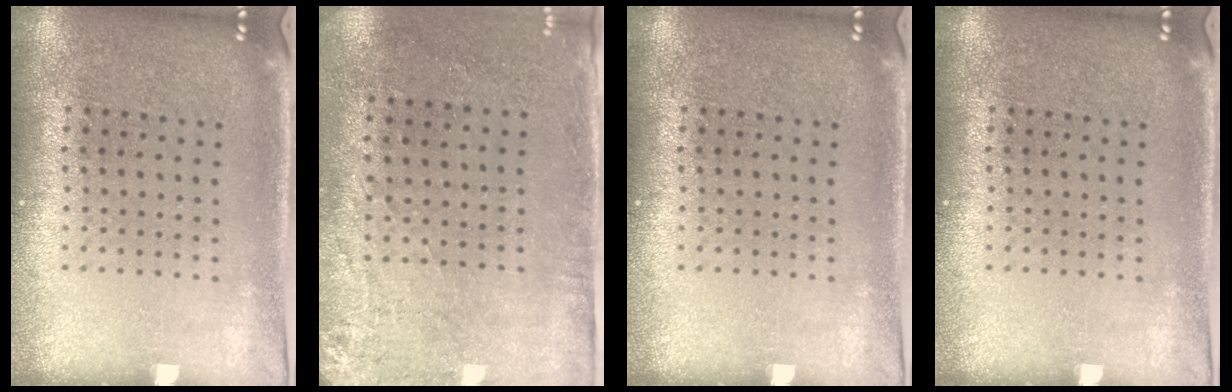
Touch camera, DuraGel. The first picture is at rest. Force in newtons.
{"total": 2.8, "press": 2.2, "slide": 1.6}
{"total": 0.0}
{"total": 0.0}